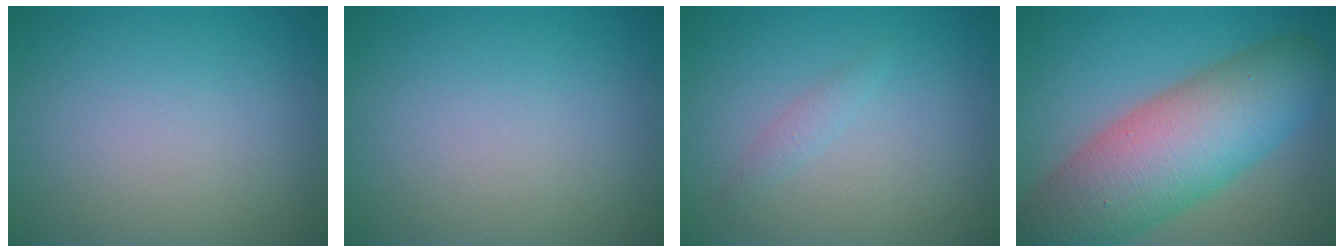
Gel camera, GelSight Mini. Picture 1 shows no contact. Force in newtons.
{"total": 0.0}
{"total": 0.9, "press": 0.9, "slide": 0.0}
{"total": 11.7, "press": 11.7, "slide": 0.5}